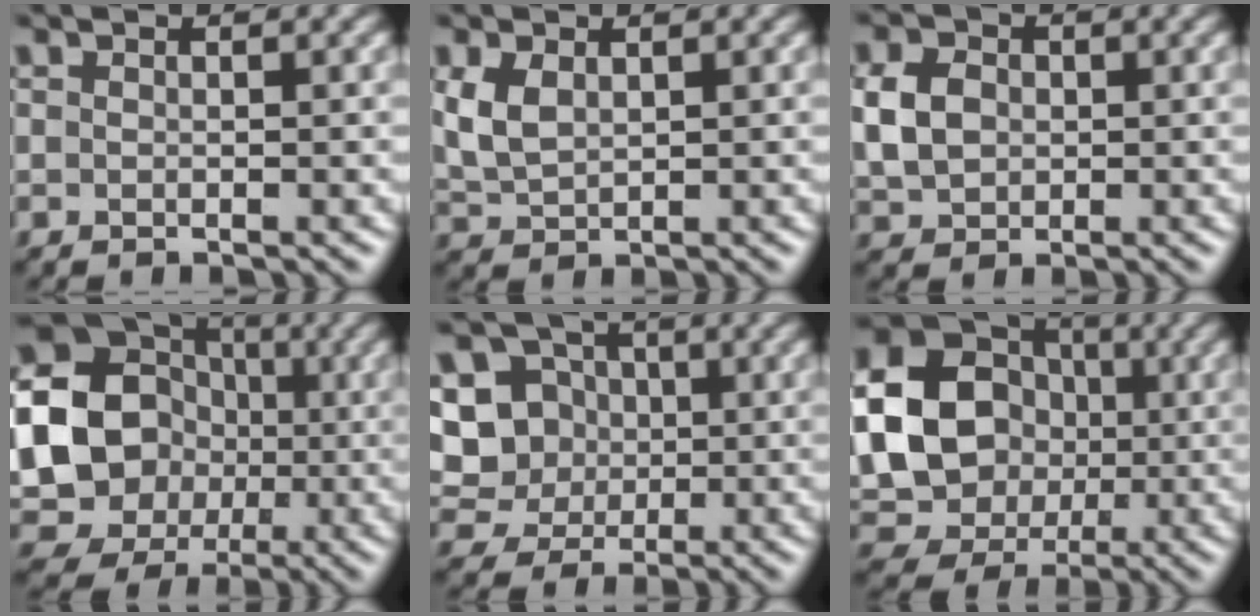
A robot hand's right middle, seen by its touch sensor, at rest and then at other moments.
{"total": 2.9, "force": [0.9, 1.8, 2.0], "torque": [-0.053, 0.002, 0.025]}
{"total": 3.9, "force": [0.3, 3.2, 2.3], "torque": [-0.059, 0.004, 0.001]}
{"total": 23.0, "force": [-0.8, 21.8, 7.3], "torque": [-0.200, 0.011, -0.063]}
{"total": 10.2, "force": [2.0, 9.4, 3.5], "torque": [-0.106, 0.037, 0.030]}
{"total": 20.3, "force": [1.0, 18.4, 8.4], "torque": [-0.220, 0.022, -0.028]}